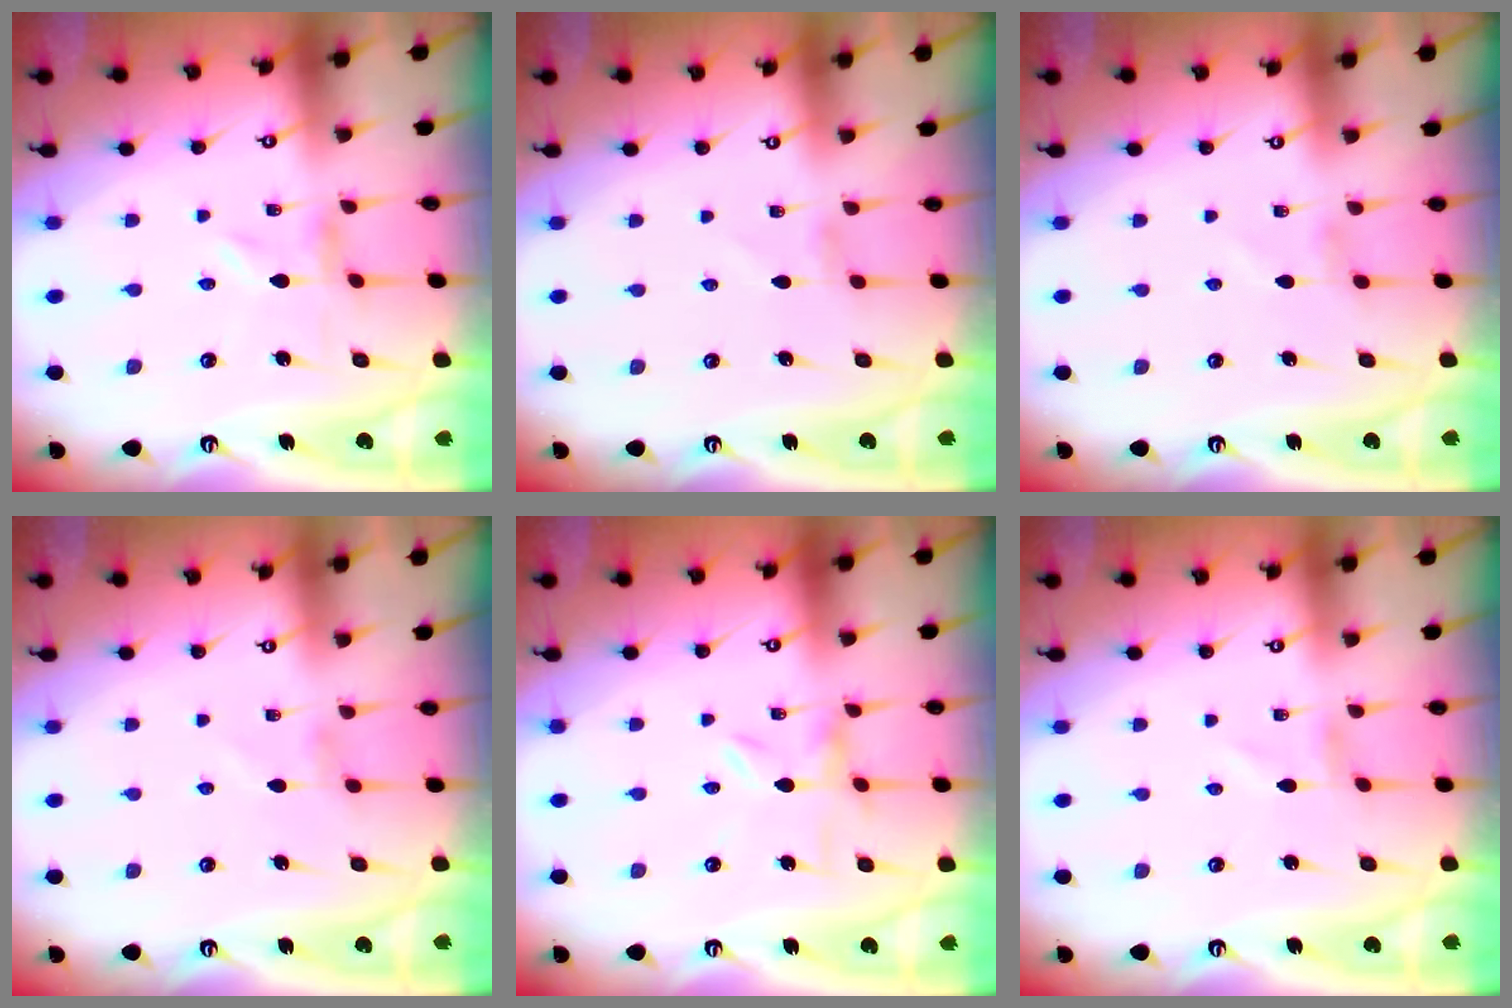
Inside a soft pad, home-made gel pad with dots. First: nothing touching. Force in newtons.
{"total": 0.7, "press": 0.7, "slide": 0.1}
{"total": 1.8, "press": 1.8, "slide": 0.4}
{"total": 1.8, "press": 1.8, "slide": 0.4}
{"total": 0.8, "press": 0.8, "slide": 0.3}
{"total": 1.0, "press": 1.0, "slide": 0.1}